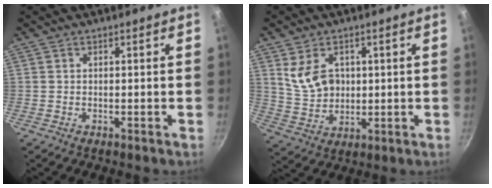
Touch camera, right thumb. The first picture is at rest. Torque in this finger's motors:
{"motor_torque": [-0.67, 0.96, 0.08, 0.37, 0.06]}